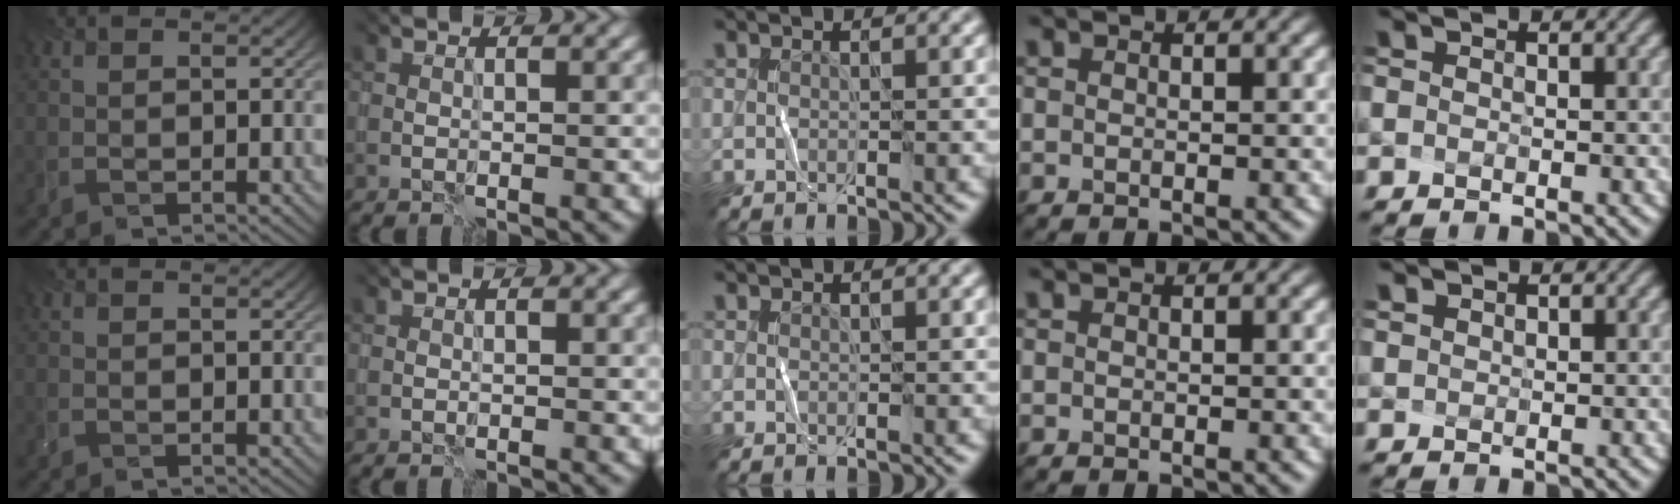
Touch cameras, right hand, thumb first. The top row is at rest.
{"middle": {"total": 0.8, "force": [0.1, -0.4, -0.7], "torque": [0.011, 0.003, 0.001]}, "little": {"total": 1.3, "force": [1.1, 0.7, 0.2], "torque": [0.002, 0.014, 0.012]}}